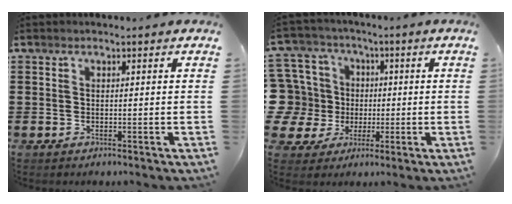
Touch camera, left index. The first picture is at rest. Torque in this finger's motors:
{"motor_torque": [0.03, 0.16, -0.03, -0.03]}